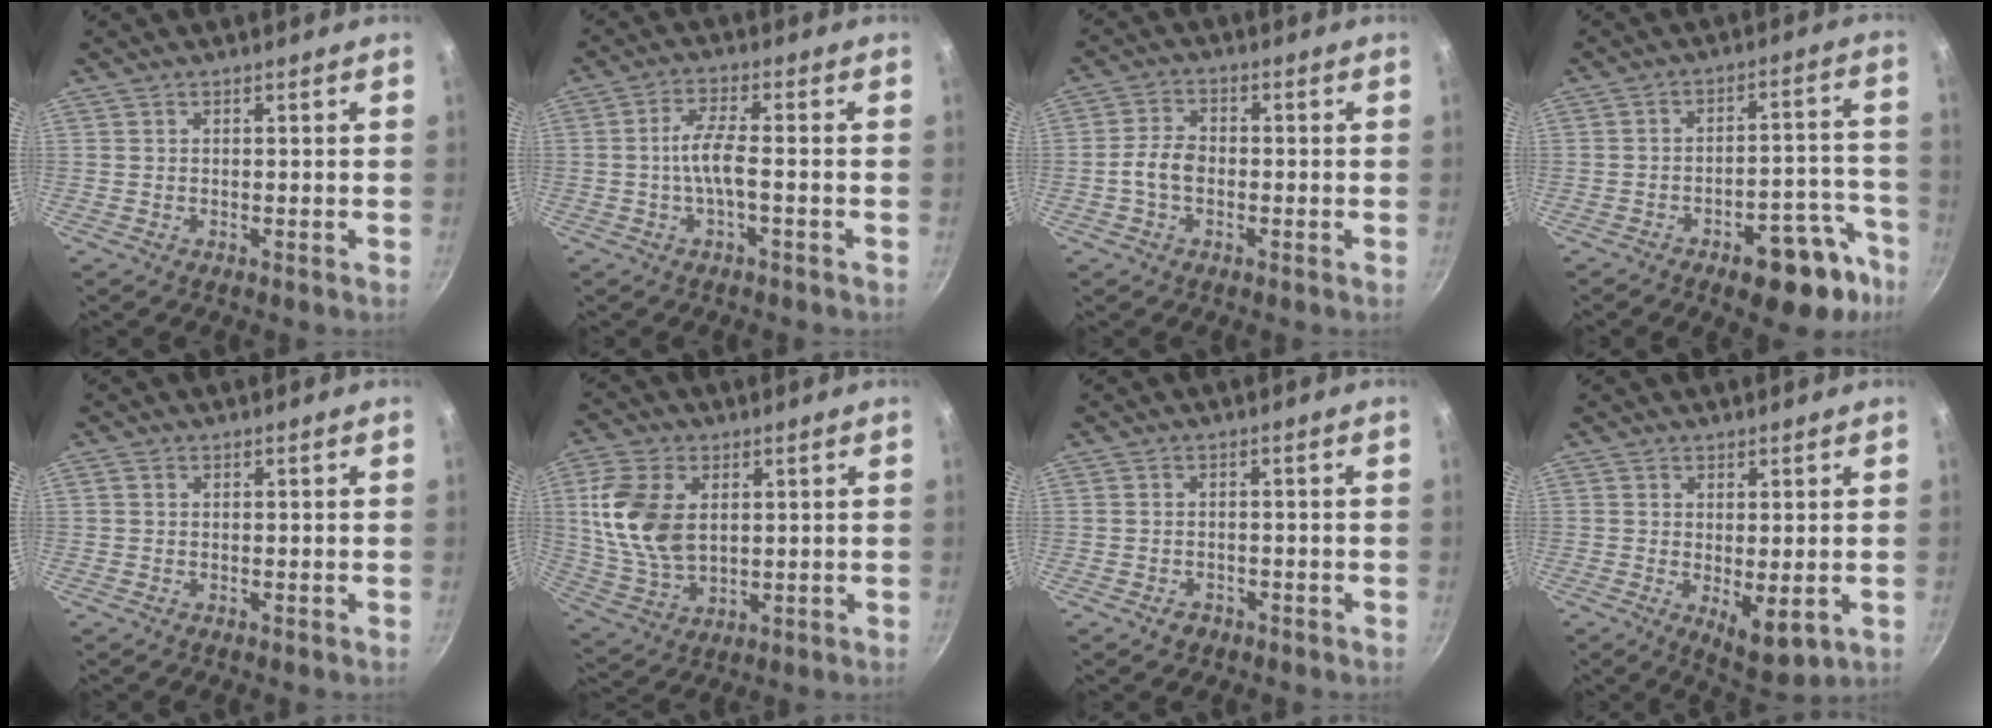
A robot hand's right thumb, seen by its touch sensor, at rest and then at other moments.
{"total": 5.5, "force": [-1.4, 1.2, 5.2], "torque": [-0.112, 0.020, -0.033]}
{"total": 4.9, "force": [-1.2, 3.3, 3.5], "torque": [-0.062, 0.024, -0.029]}
{"total": 15.3, "force": [-9.0, 6.5, 10.5], "torque": [-0.072, 0.070, -0.119]}
{"total": 0.8, "force": [0.1, 0.7, 0.4], "torque": [-0.007, 0.003, 0.001]}
{"total": 13.4, "force": [2.7, 8.5, 10.0], "torque": [-0.186, -0.011, 0.059]}
{"total": 2.1, "force": [-1.2, 1.6, 0.7], "torque": [-0.008, 0.014, -0.012]}
{"total": 6.3, "force": [-0.4, 2.7, 5.7], "torque": [-0.076, -0.021, 0.003]}